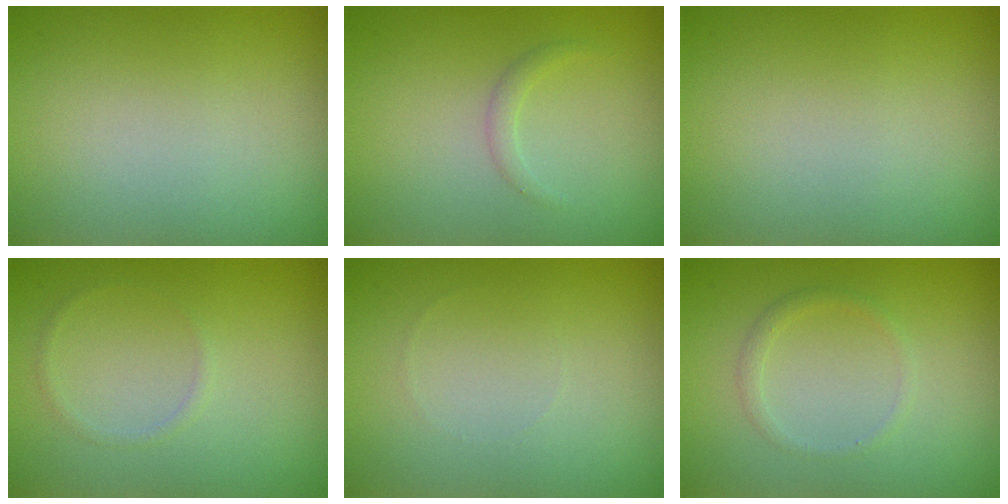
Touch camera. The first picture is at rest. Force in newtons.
{"total": 0.9, "press": 0.9, "slide": 0.0}
{"total": 0.0}
{"total": 0.6, "press": 0.6, "slide": 0.1}
{"total": 0.0}
{"total": 0.9, "press": 0.9, "slide": 0.1}